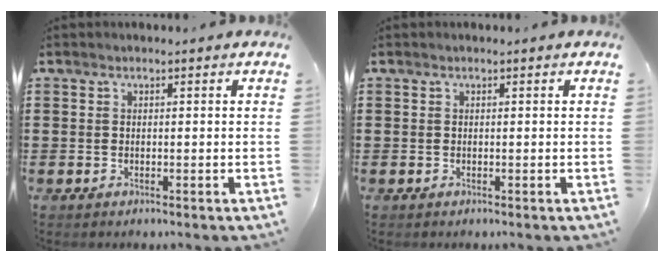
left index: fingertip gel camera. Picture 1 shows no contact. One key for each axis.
{"total": 0.0}